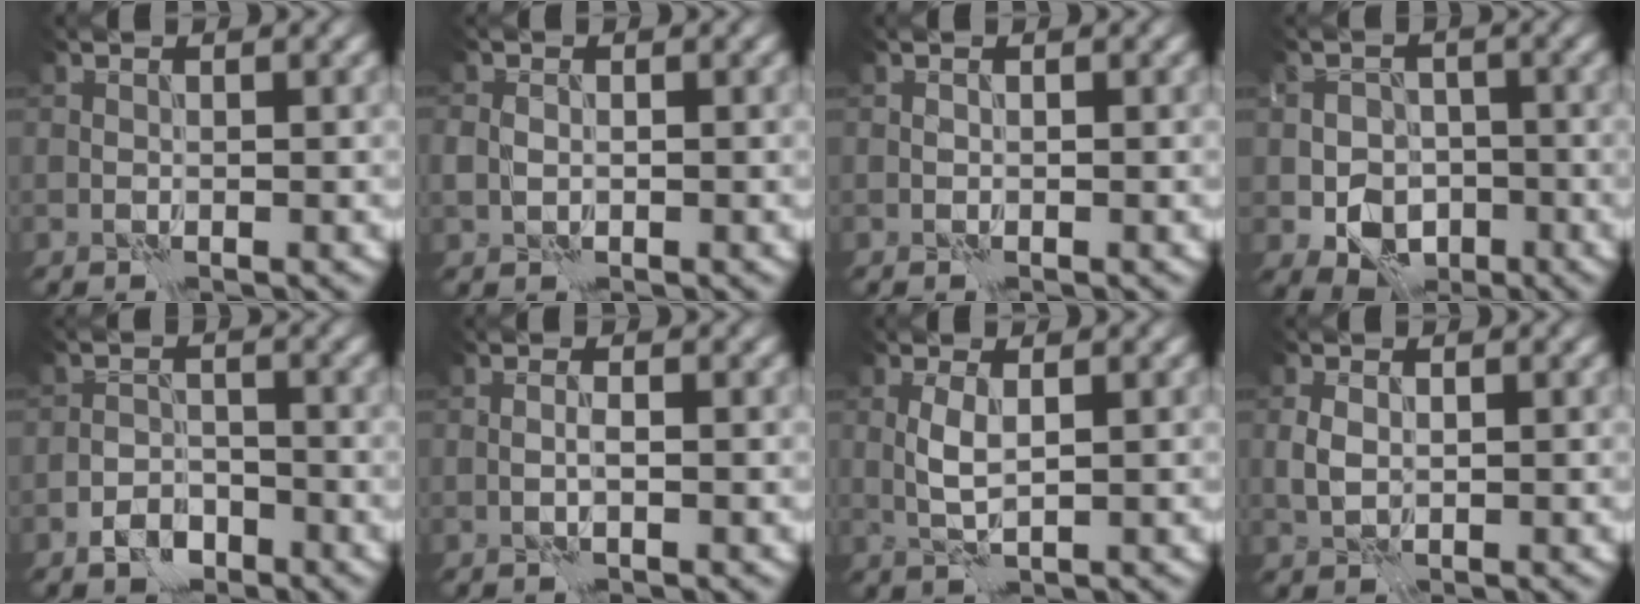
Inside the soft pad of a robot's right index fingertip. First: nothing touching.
{"total": 1.1, "force": [0.1, 0.9, 0.5], "torque": [-0.012, 0.001, 0.001]}
{"total": 0.0}
{"total": 5.5, "force": [-1.9, 4.3, 2.8], "torque": [-0.030, -0.001, -0.035]}
{"total": 2.4, "force": [-1.7, 1.3, 0.9], "torque": [-0.010, 0.006, -0.036]}
{"total": 0.7, "force": [-0.1, -0.1, 0.7], "torque": [-0.014, 0.001, -0.002]}
{"total": 2.0, "force": [0.4, 0.5, 1.9], "torque": [-0.048, 0.002, 0.010]}
{"total": 1.4, "force": [0.2, 1.0, 1.0], "torque": [-0.027, 0.001, 0.007]}